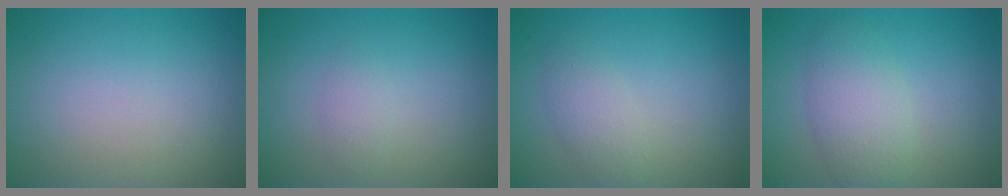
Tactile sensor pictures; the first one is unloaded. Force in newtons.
{"total": 1.2, "press": 1.2, "slide": 0.1}
{"total": 2.2, "press": 2.2, "slide": 0.1}
{"total": 3.9, "press": 3.9, "slide": 0.2}